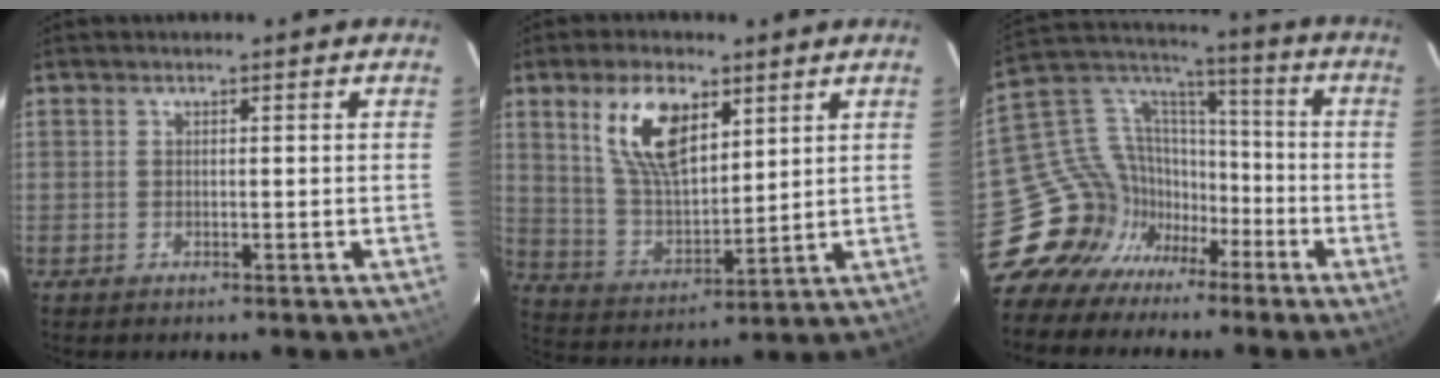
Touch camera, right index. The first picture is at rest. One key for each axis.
{"total": 13.0, "fx": 6.4, "fy": 6.2, "fz": 9.5, "tx": -0.180, "ty": 0.011, "tz": 0.133}
{"total": 16.1, "fx": -9.5, "fy": 12.3, "fz": 4.0, "tx": -0.100, "ty": 0.060, "tz": -0.166}